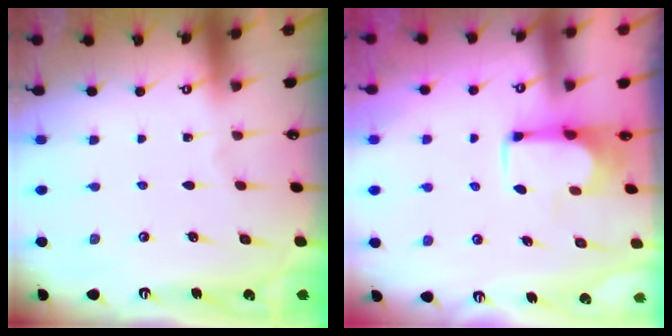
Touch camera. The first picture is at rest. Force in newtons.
{"total": 3.1, "press": 3.1, "slide": 0.4}